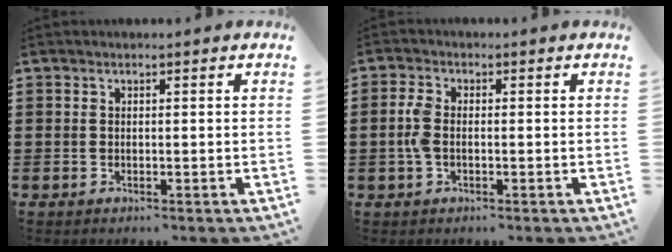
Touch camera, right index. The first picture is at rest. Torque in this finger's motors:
{"motor_torque": [0.77, 0.67, 0.45, 0.11]}